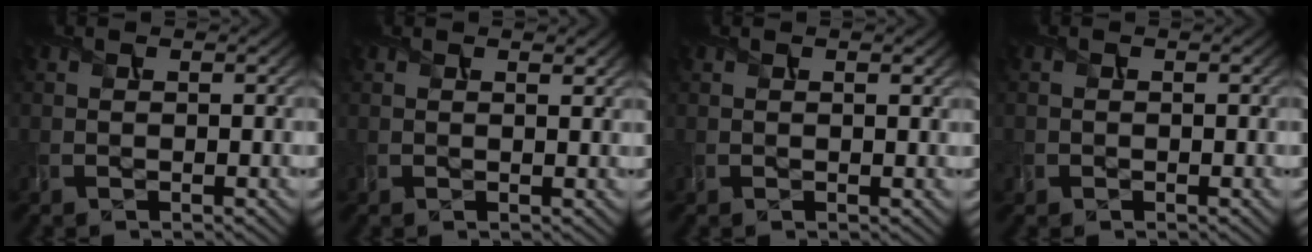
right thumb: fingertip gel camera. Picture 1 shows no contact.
{"total": 1.4, "force": [1.0, 0.4, 0.9], "torque": [-0.016, -0.001, 0.019]}
{"total": 1.1, "force": [0.6, 0.3, 0.8], "torque": [-0.013, 0.000, 0.012]}
{"total": 0.7, "force": [-0.3, 0.5, -0.4], "torque": [0.005, -0.007, -0.003]}